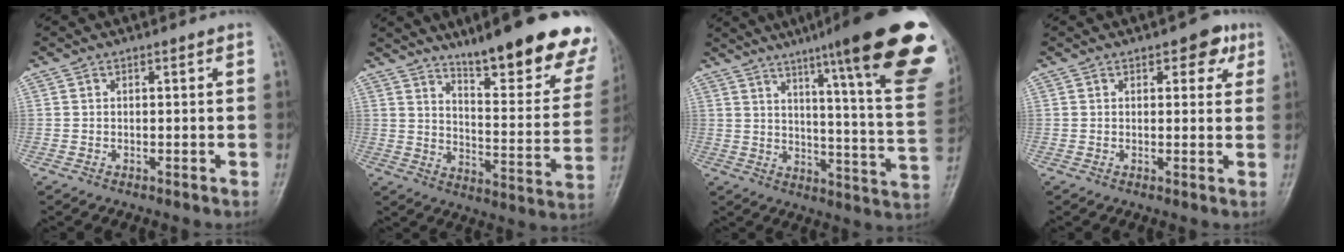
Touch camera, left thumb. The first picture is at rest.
{"total": 21.8, "force": [15.7, 4.9, 14.4], "torque": [-0.157, -0.090, 0.219]}
{"total": 28.9, "force": [17.7, 3.7, 22.5], "torque": [-0.249, -0.069, 0.231]}
{"total": 4.6, "force": [2.3, 2.6, 3.0], "torque": [-0.009, -0.004, 0.021]}